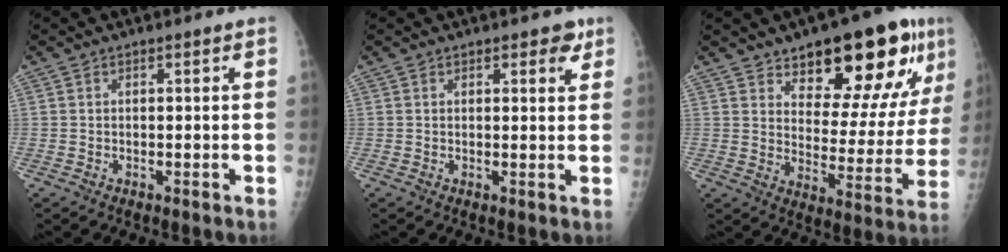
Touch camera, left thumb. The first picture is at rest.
{"total": 2.8, "force": [1.7, 1.3, 1.8], "torque": [-0.005, -0.007, 0.018]}
{"total": 20.2, "force": [11.8, 7.9, 14.3], "torque": [-0.149, -0.058, 0.176]}